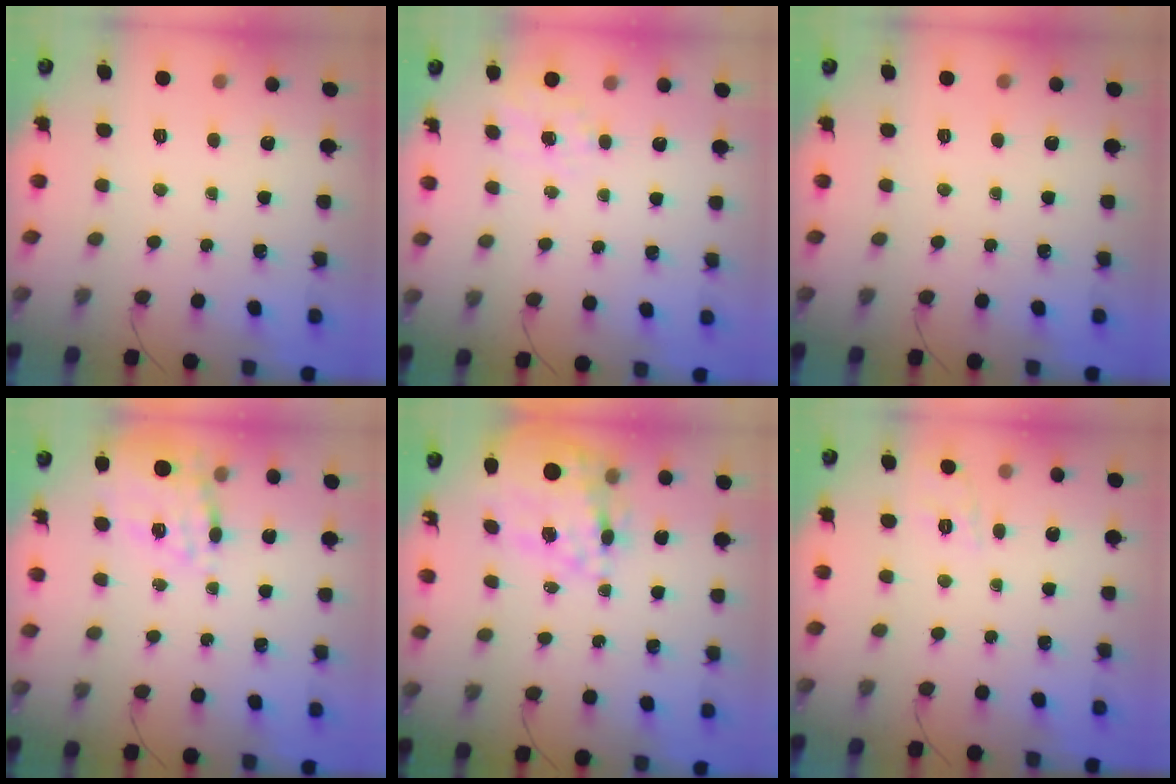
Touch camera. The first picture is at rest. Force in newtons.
{"total": 6.5, "press": 6.3, "slide": 1.5}
{"total": 0.0}
{"total": 16.6, "press": 16.2, "slide": 3.6}
{"total": 19.9, "press": 19.4, "slide": 4.2}
{"total": 2.0, "press": 0.7, "slide": 1.9}